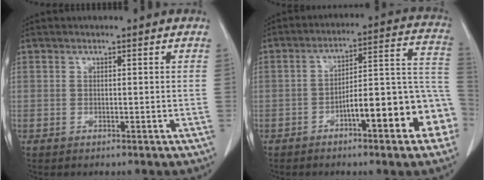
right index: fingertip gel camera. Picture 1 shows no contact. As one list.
[{"total": 14.7, "force": [-6.1, 3.1, 13.0], "torque": [-0.156, 0.047, -0.083]}]